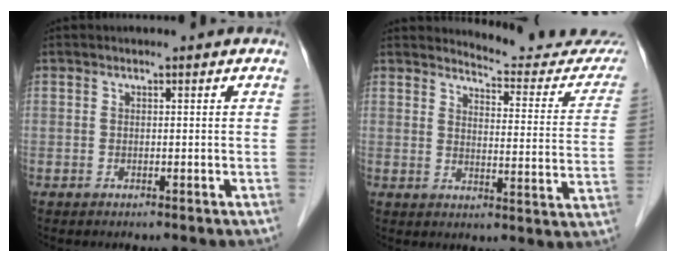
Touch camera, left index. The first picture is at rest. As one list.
[{"total": 15.4, "force": [15.2, 1.0, 2.2], "torque": [-0.010, -0.102, 0.157]}]